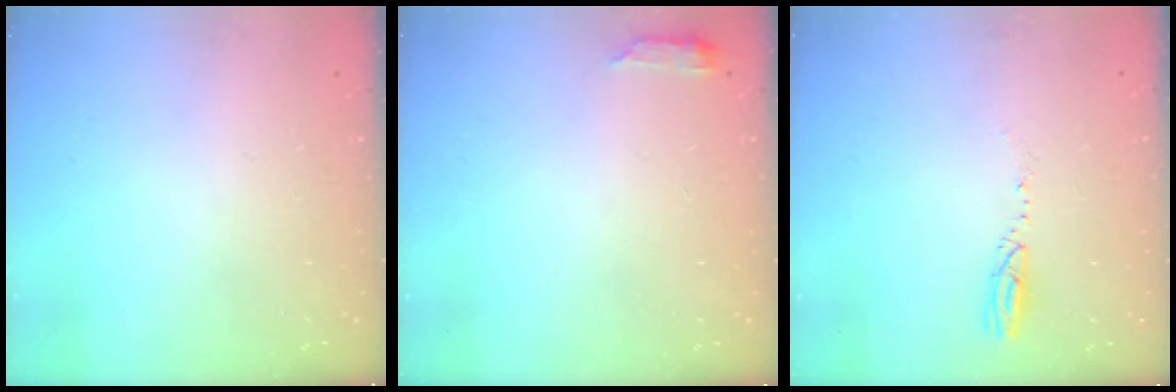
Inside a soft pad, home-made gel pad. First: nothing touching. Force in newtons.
{"total": 3.4, "press": 3.3, "slide": 0.5}
{"total": 3.4, "press": 3.3, "slide": 0.8}